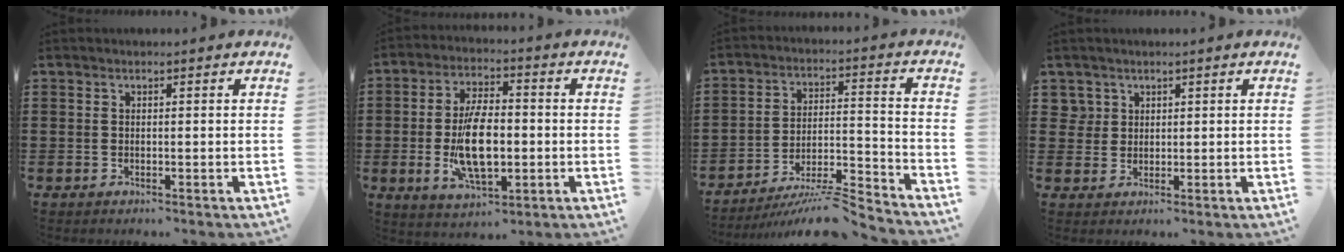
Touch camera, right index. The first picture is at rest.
{"total": 10.7, "force": [-1.5, 4.9, 9.4], "torque": [-0.194, -0.008, -0.030]}
{"total": 7.6, "force": [-7.0, 0.2, 2.9], "torque": [-0.043, 0.005, -0.135]}
{"total": 2.7, "force": [1.4, 2.3, 0.1], "torque": [-0.013, 0.010, 0.028]}